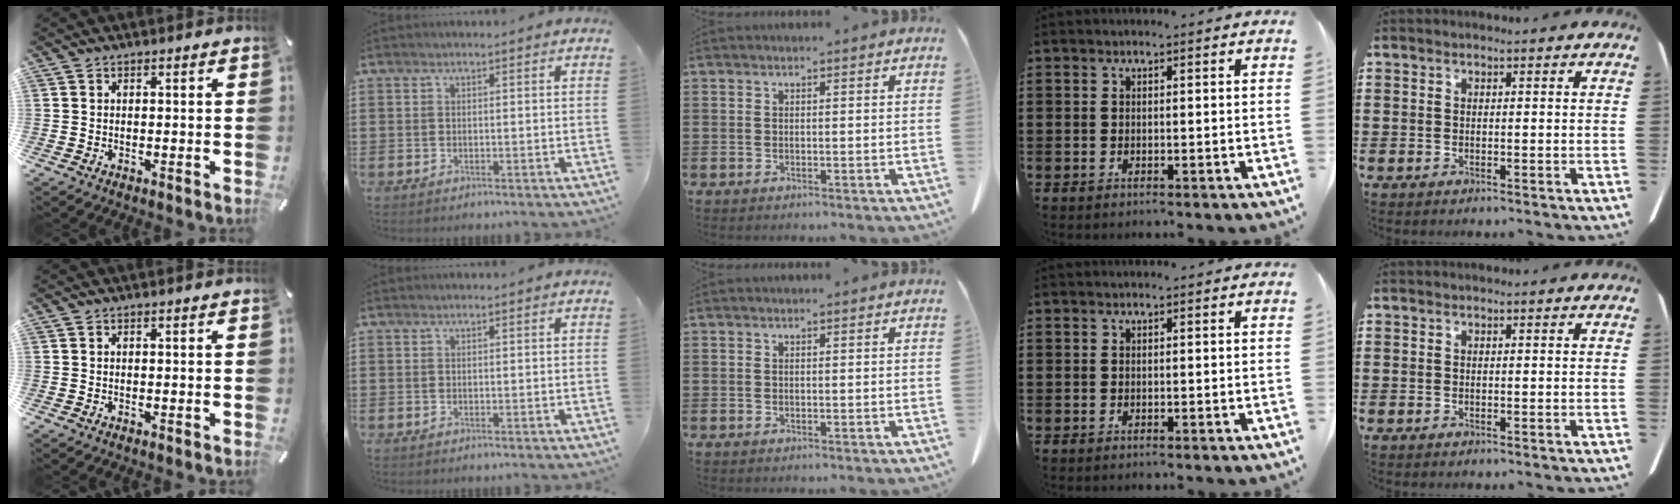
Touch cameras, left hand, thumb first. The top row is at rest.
{}